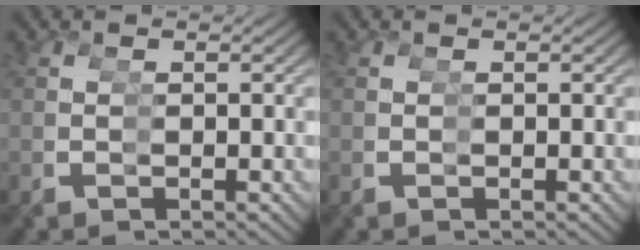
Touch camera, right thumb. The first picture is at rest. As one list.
[{"total": 0.0}]